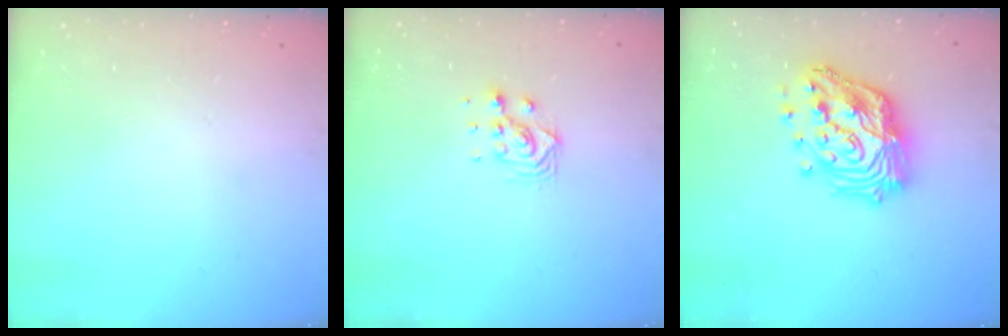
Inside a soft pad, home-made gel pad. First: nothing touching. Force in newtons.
{"total": 6.9, "press": 6.9, "slide": 0.4}
{"total": 20.6, "press": 20.4, "slide": 2.2}